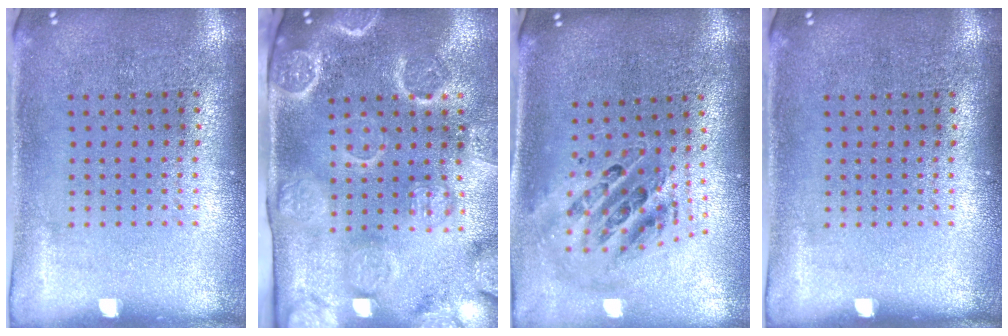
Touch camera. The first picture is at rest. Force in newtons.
{"total": 4.0, "press": 3.4, "slide": 2.1}
{"total": 1.4, "press": 1.2, "slide": 0.6}
{"total": 0.0}